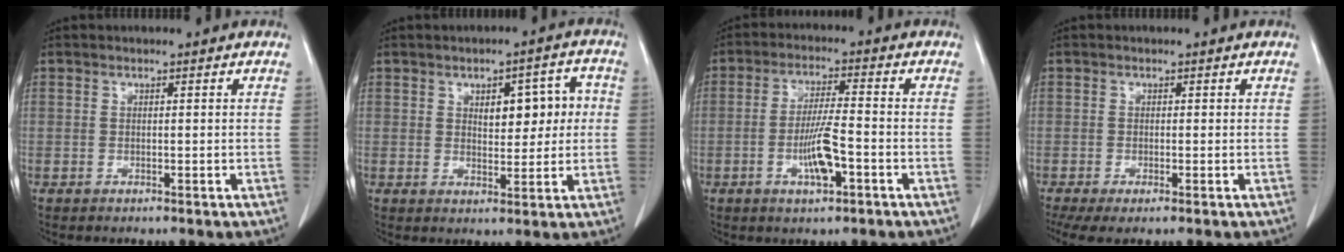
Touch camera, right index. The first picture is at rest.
{"total": 7.1, "force": [1.4, 3.4, 6.1], "torque": [-0.075, 0.022, 0.026]}
{"total": 6.8, "force": [-2.3, 1.0, 6.3], "torque": [-0.121, -0.002, -0.041]}
{"total": 4.1, "force": [-1.9, 1.6, 3.2], "torque": [-0.059, -0.011, -0.032]}